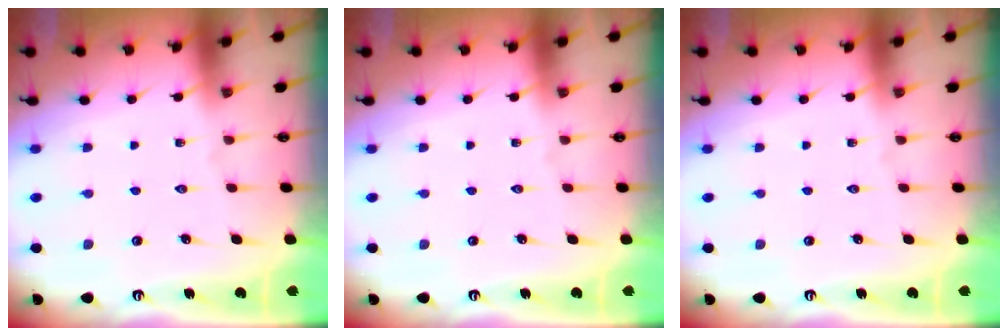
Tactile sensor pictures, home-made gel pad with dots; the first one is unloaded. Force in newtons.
{"total": 0.0}
{"total": 0.0}